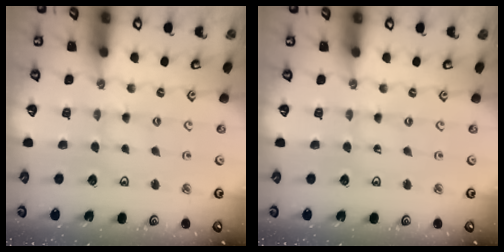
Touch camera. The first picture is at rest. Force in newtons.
{"total": 0.0}